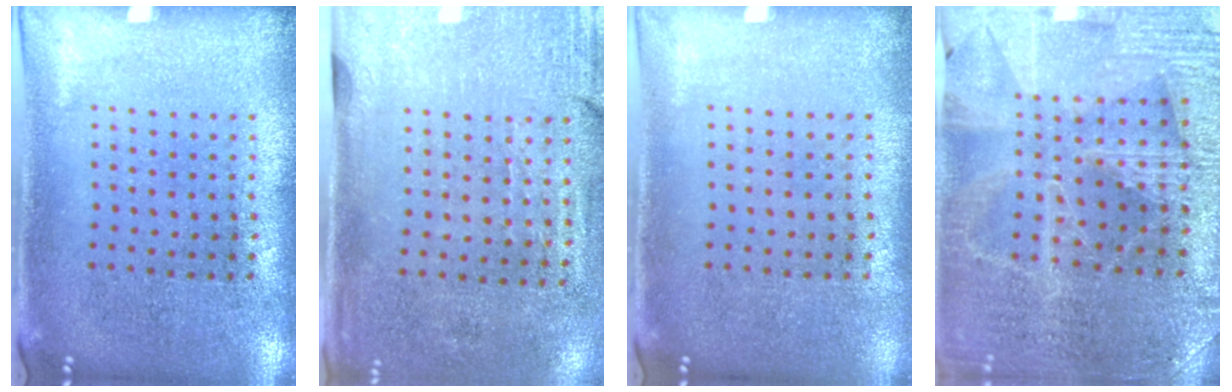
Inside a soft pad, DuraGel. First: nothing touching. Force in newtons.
{"total": 3.1, "press": 2.6, "slide": 1.6}
{"total": 0.0}
{"total": 3.2, "press": 3.2, "slide": 0.5}